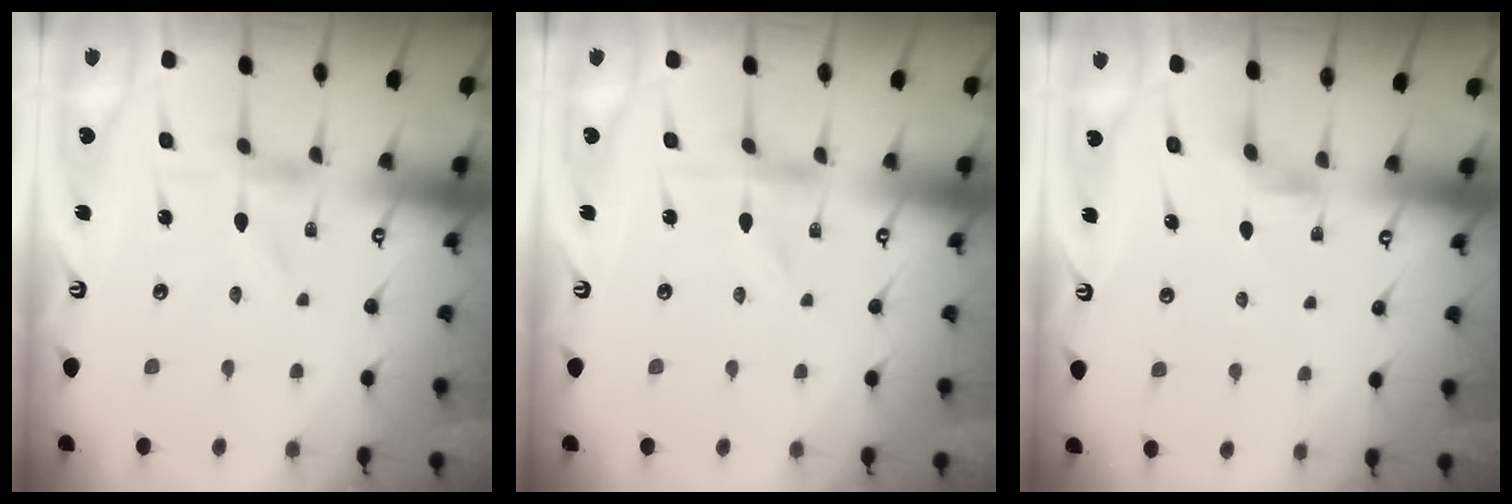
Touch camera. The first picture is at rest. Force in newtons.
{"total": 0.0}
{"total": 2.1, "press": 2.1, "slide": 0.3}